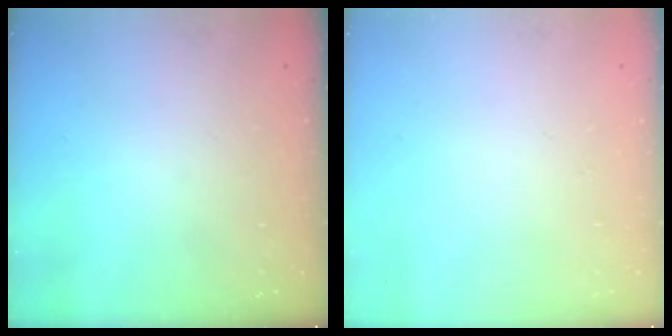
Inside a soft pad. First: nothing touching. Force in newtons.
{"total": 0.0}